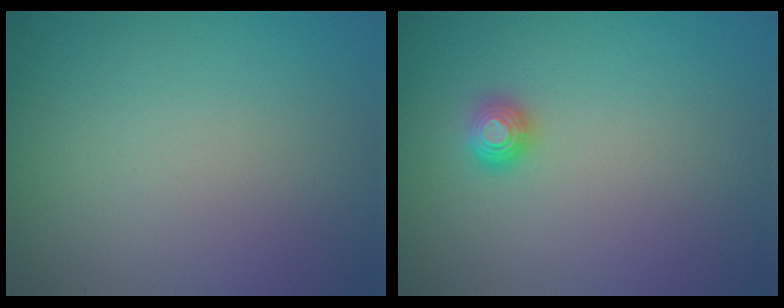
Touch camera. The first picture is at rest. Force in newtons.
{"total": 1.1, "press": 1.1, "slide": 0.2}